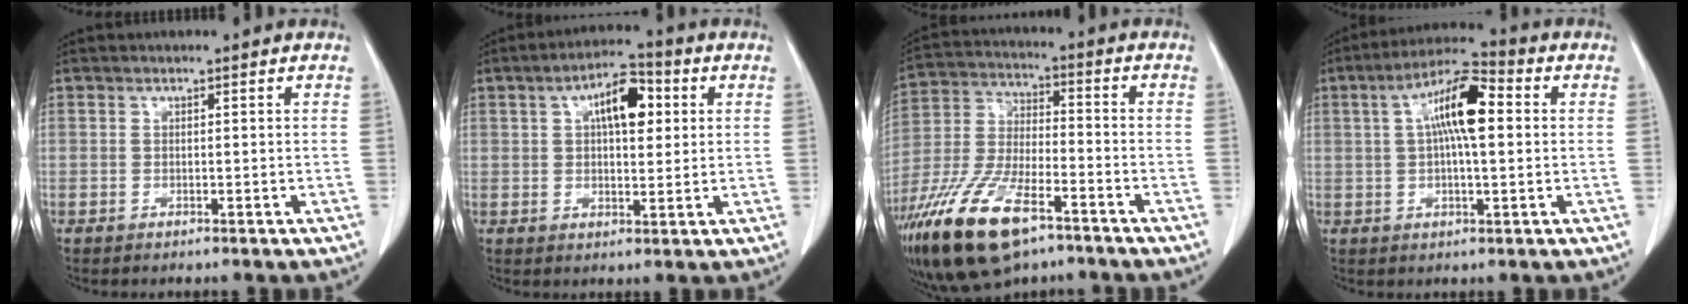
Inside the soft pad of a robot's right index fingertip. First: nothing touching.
{"total": 8.2, "force": [2.5, 3.3, 7.0], "torque": [-0.113, 0.020, 0.037]}
{"total": 17.4, "force": [-10.8, 5.7, 12.4], "torque": [-0.273, -0.025, -0.199]}
{"total": 10.4, "force": [2.0, 2.5, 9.9], "torque": [-0.183, 0.027, 0.028]}